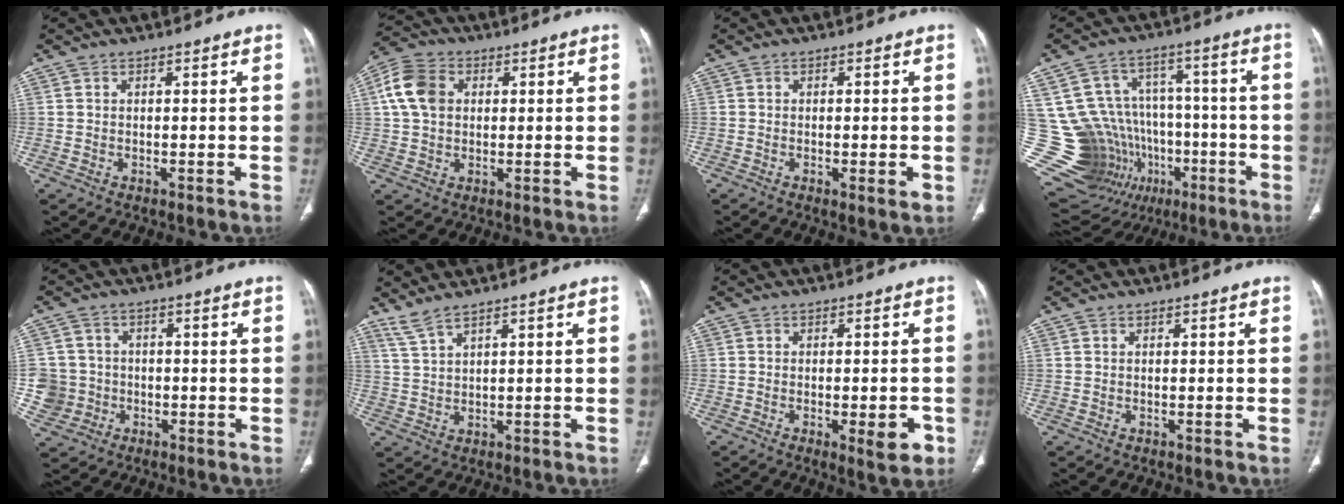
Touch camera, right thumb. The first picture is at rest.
{"total": 8.4, "force": [1.7, 6.3, 5.3], "torque": [-0.103, 0.014, 0.027]}
{"total": 2.6, "force": [-0.8, 0.6, 2.4], "torque": [-0.032, -0.005, -0.011]}
{"total": 25.0, "force": [-7.8, 20.0, 12.8], "torque": [-0.223, 0.075, -0.105]}
{"total": 0.0}
{"total": 3.3, "force": [2.8, 0.1, 1.6], "torque": [-0.041, -0.010, 0.068]}
{"total": 5.9, "force": [-2.3, 1.9, 5.2], "torque": [-0.056, 0.002, -0.025]}
{"total": 0.0}